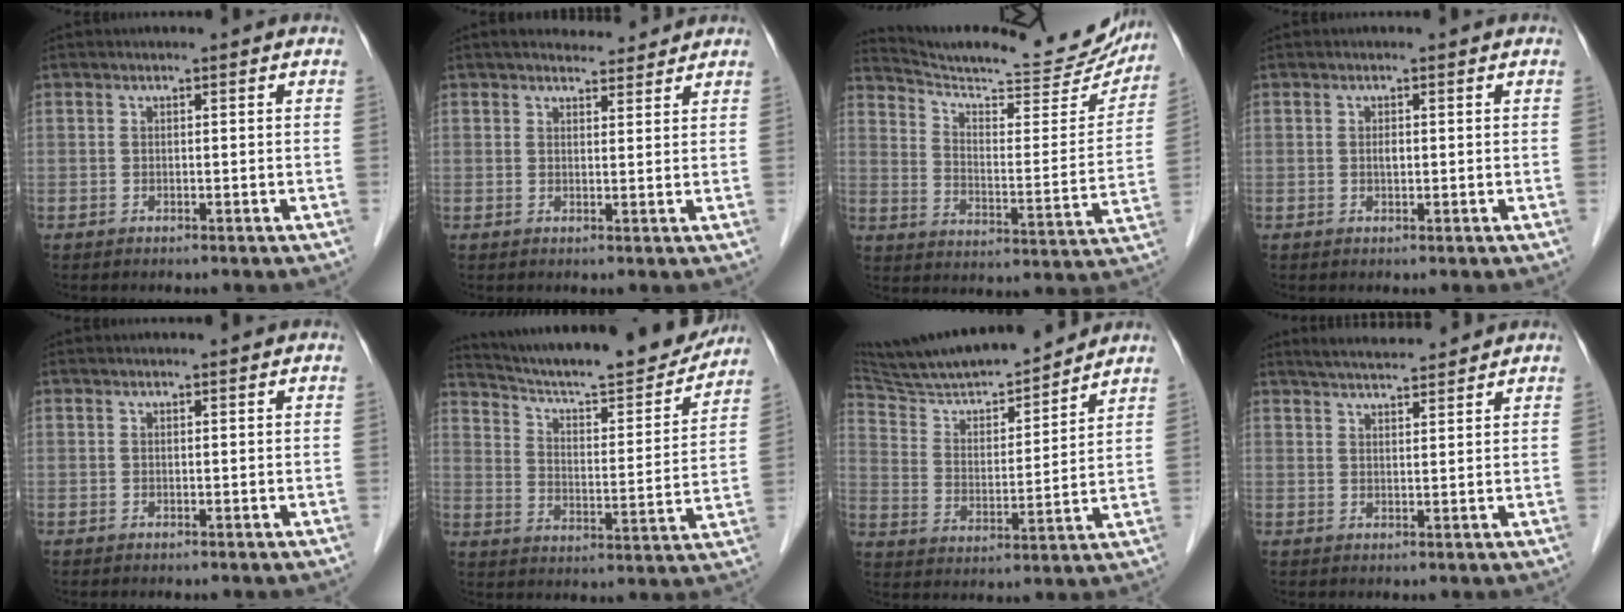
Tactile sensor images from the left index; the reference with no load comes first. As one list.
[{"total": 4.1, "force": [3.7, 1.2, 1.2], "torque": [-0.011, 0.008, 0.045]}, {"total": 23.0, "force": [21.2, 3.2, 8.4], "torque": [-0.124, -0.055, 0.276]}, {"total": 1.2, "force": [-1.0, 0.3, 0.6], "torque": [-0.009, -0.006, -0.018]}, {"total": 1.1, "force": [-1.1, -0.1, -0.1], "torque": [0.004, -0.006, -0.019]}, {"total": 21.1, "force": [19.3, 2.3, 8.3], "torque": [-0.134, -0.030, 0.269]}, {"total": 16.6, "force": [15.2, 1.5, 6.4], "torque": [-0.114, -0.001, 0.257]}, {"total": 5.4, "force": [5.0, 0.5, 2.0], "torque": [-0.036, 0.018, 0.078]}]